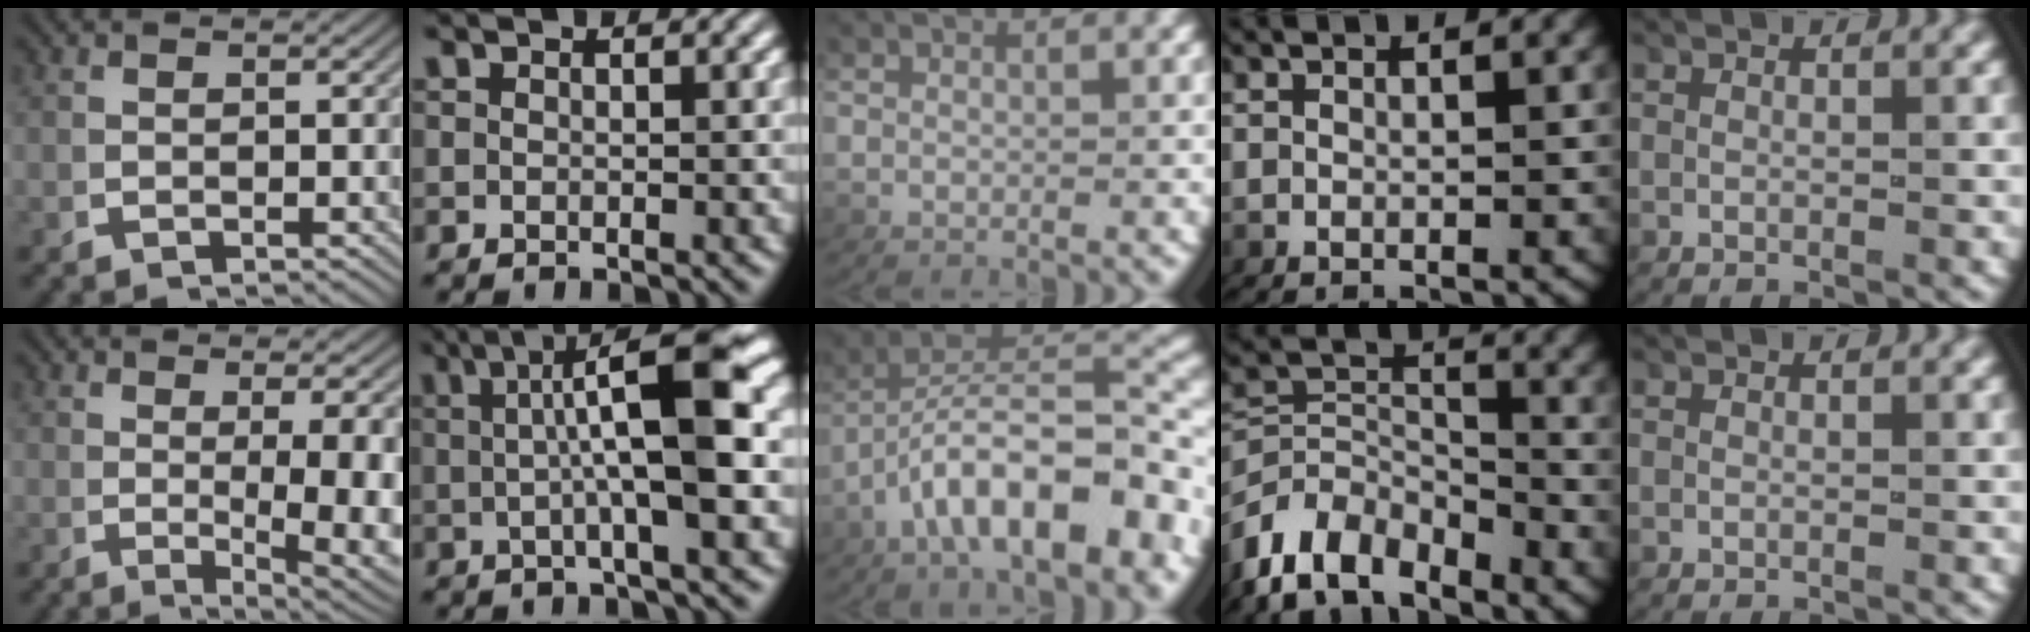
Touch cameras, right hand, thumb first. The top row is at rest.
{"thumb": {"total": 6.9, "force": [-0.6, 2.6, 6.4], "torque": [-0.092, -0.019, 0.003]}, "index": {"total": 9.9, "force": [2.2, 1.2, 9.5], "torque": [-0.117, 0.027, 0.025]}, "middle": {"total": 7.1, "force": [-1.7, 3.3, 6.1], "torque": [-0.106, -0.004, -0.020]}, "ring": {"total": 9.8, "force": [-5.3, 7.2, 4.1], "torque": [-0.085, -0.045, -0.083]}}